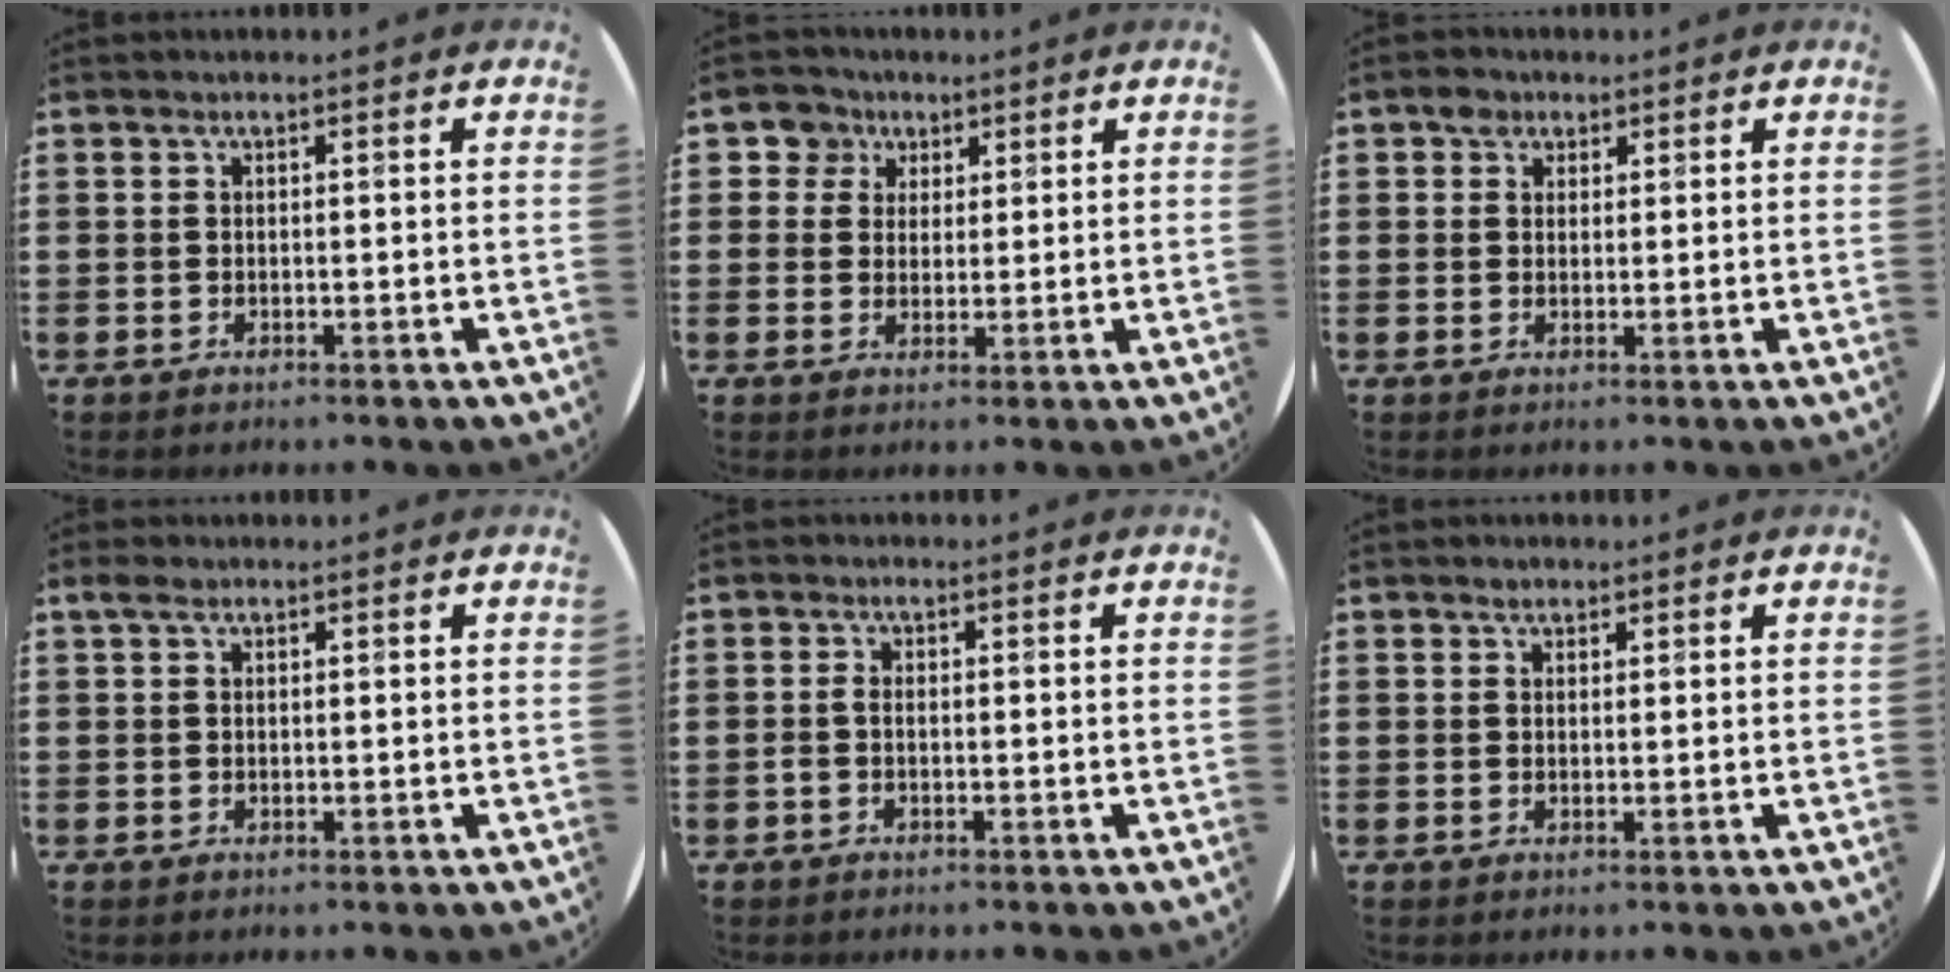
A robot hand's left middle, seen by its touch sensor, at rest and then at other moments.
{"total": 4.3, "force": [2.5, 3.5, 0.5], "torque": [-0.019, 0.011, 0.044]}
{"total": 2.2, "force": [1.5, 1.5, 0.3], "torque": [0.008, 0.000, 0.026]}
{"total": 0.9, "force": [0.5, 0.5, 0.5], "torque": [-0.002, 0.002, 0.007]}
{"total": 0.7, "force": [-0.2, 0.2, 0.7], "torque": [-0.015, -0.002, -0.004]}
{"total": 1.0, "force": [0.9, 0.5, 0.2], "torque": [-0.004, 0.004, 0.017]}